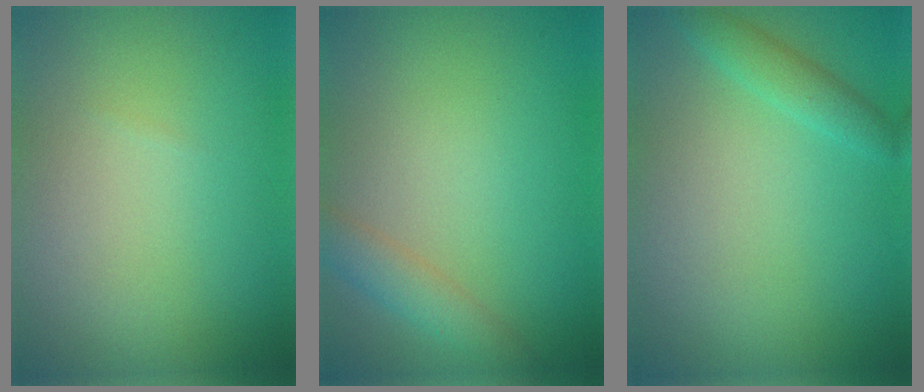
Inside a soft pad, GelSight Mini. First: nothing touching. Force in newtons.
{"total": 2.3, "press": 2.3, "slide": 0.1}
{"total": 1.9, "press": 1.9, "slide": 0.1}